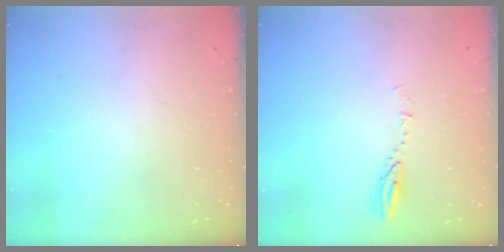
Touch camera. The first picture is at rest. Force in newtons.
{"total": 3.9, "press": 3.9, "slide": 0.3}